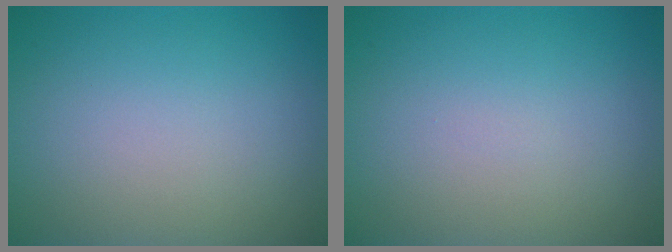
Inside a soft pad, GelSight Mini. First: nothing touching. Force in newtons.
{"total": 0.0}